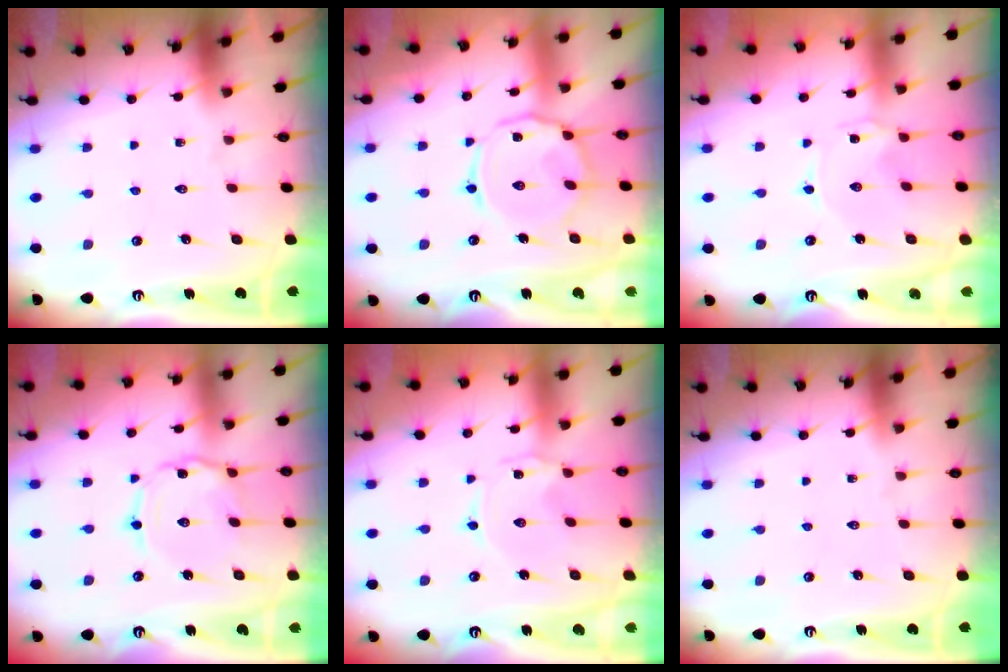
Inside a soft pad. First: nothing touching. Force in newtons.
{"total": 10.8, "press": 10.7, "slide": 1.0}
{"total": 0.0}
{"total": 2.7, "press": 2.7, "slide": 0.2}
{"total": 0.0}
{"total": 0.0}